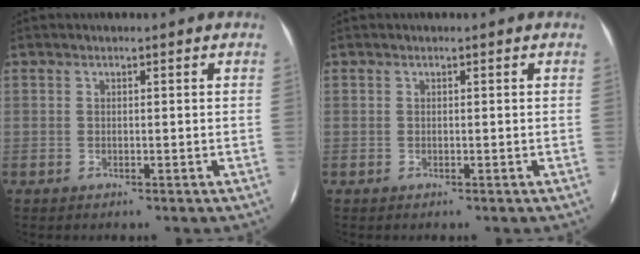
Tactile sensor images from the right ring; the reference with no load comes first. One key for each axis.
{"total": 0.0}